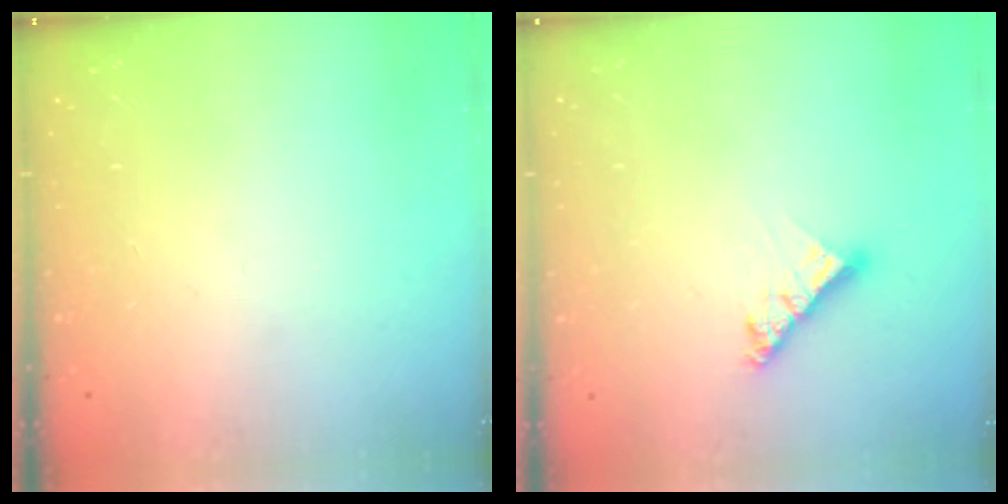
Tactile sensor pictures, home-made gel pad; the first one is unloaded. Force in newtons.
{"total": 7.4, "press": 7.4, "slide": 0.8}